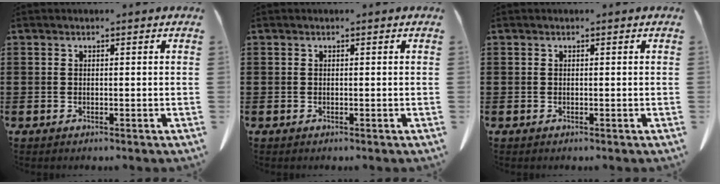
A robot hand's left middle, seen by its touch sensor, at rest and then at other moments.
{"total": 0.0}
{"total": 0.0}